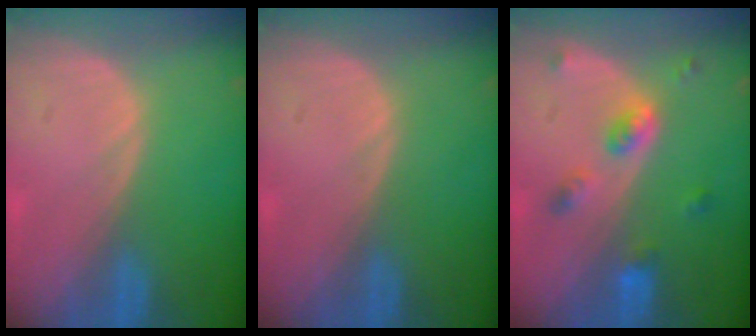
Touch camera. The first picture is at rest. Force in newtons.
{"total": 0.0}
{"total": 5.1, "press": 4.5, "slide": 2.3}